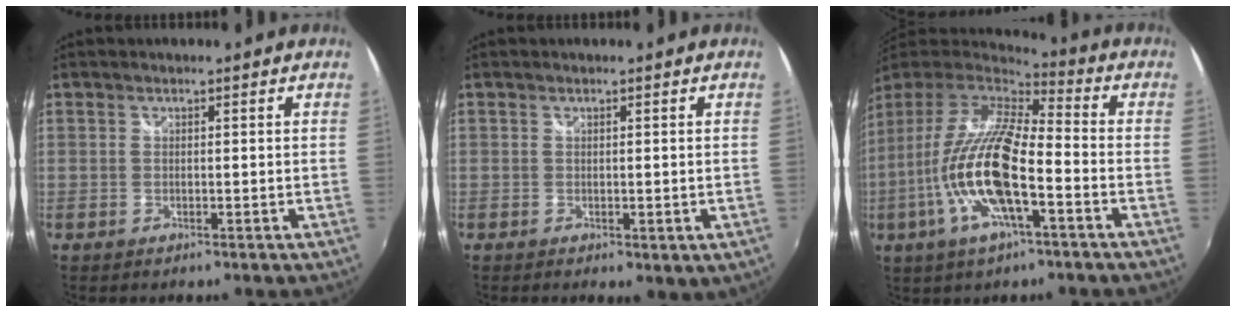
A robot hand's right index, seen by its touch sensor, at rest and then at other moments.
{"total": 2.4, "force": [-0.3, 0.9, 2.2], "torque": [-0.030, -0.011, -0.003]}
{"total": 19.5, "force": [-6.3, 5.5, 17.7], "torque": [-0.336, -0.024, -0.126]}